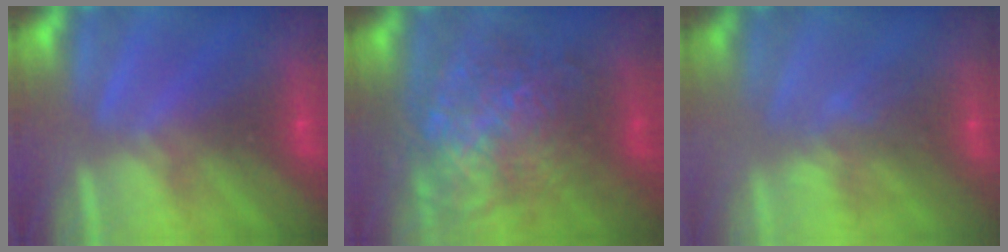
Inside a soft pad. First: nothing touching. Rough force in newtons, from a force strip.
{"total": 8.4}
{"total": 2.9}